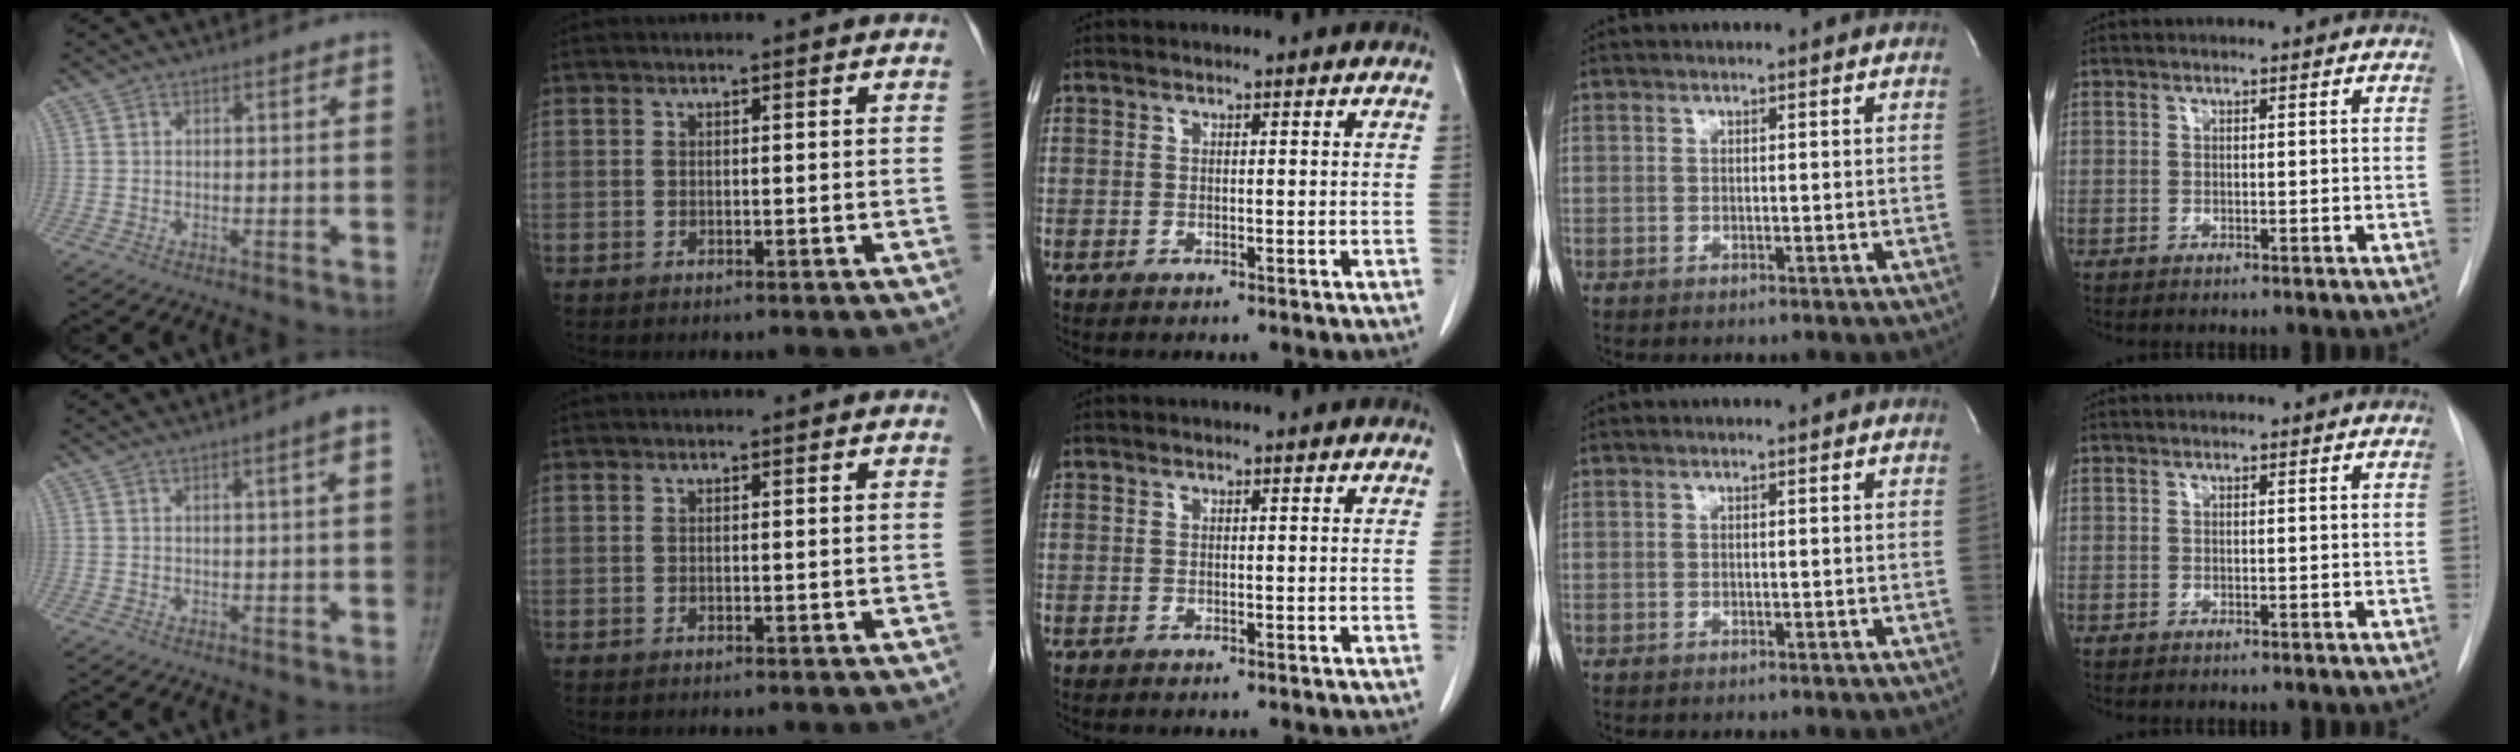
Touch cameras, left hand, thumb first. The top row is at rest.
{"thumb": {"total": 1.8, "force": [0.5, -0.3, 1.8], "torque": [-0.028, 0.003, 0.011]}}